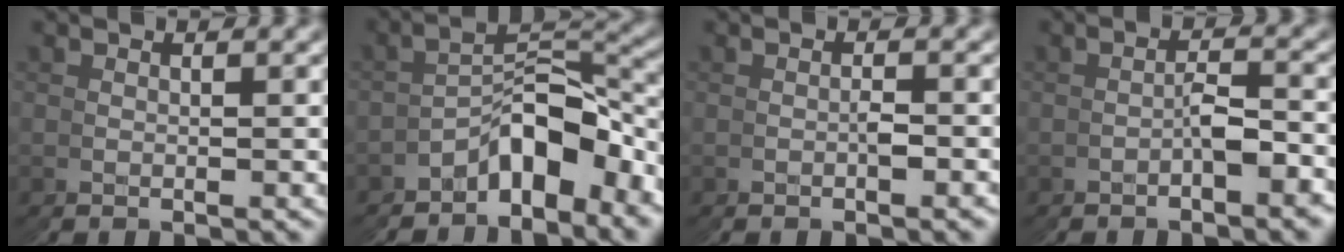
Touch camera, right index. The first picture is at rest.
{"total": 6.6, "force": [-5.0, 2.7, 3.3], "torque": [-0.031, 0.001, -0.073]}
{"total": 0.8, "force": [-0.4, 0.3, 0.7], "torque": [-0.012, -0.002, -0.003]}
{"total": 1.6, "force": [-1.2, 0.5, 1.0], "torque": [-0.013, -0.006, -0.018]}